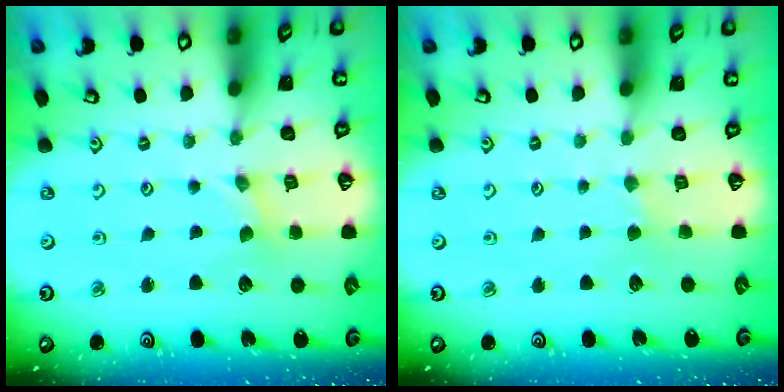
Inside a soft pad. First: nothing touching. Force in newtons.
{"total": 2.0, "press": 1.9, "slide": 0.3}